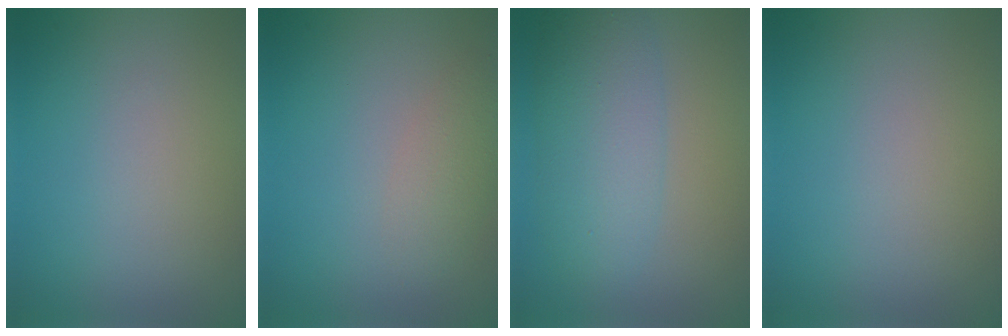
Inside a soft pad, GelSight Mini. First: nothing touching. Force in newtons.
{"total": 2.0, "press": 2.0, "slide": 0.0}
{"total": 6.0, "press": 6.0, "slide": 0.1}
{"total": 0.0}